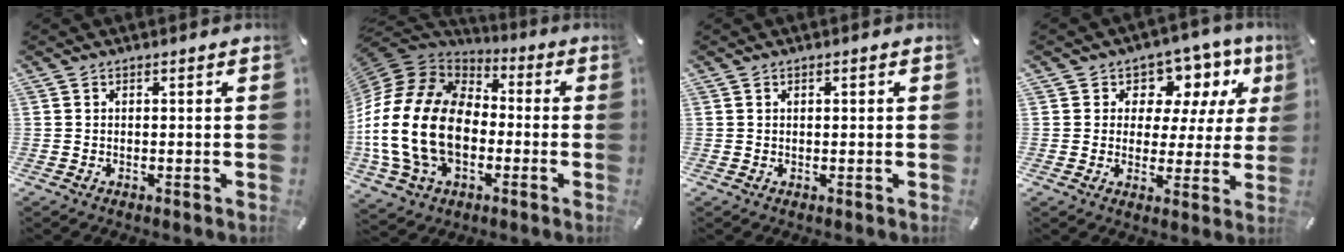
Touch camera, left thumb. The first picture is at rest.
{"total": 23.1, "force": [-5.1, 16.4, 15.4], "torque": [-0.352, 0.022, -0.093]}
{"total": 0.7, "force": [0.1, 0.4, 0.6], "torque": [-0.012, 0.003, 0.001]}
{"total": 10.1, "force": [4.2, 7.7, 4.9], "torque": [-0.067, -0.027, 0.075]}